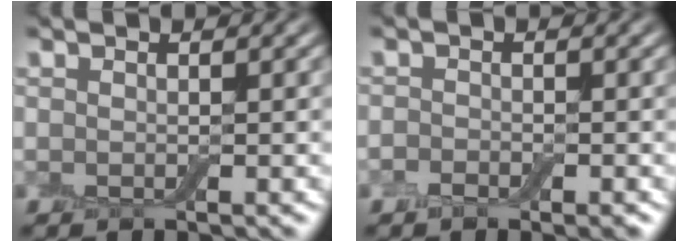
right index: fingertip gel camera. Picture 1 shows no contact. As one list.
[{"total": 1.7, "force": [-1.0, 0.8, 1.0], "torque": [-0.014, -0.002, -0.020]}]